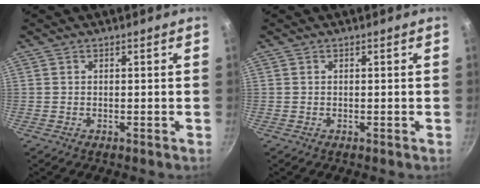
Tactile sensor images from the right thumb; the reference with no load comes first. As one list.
[{"total": 0.0}]